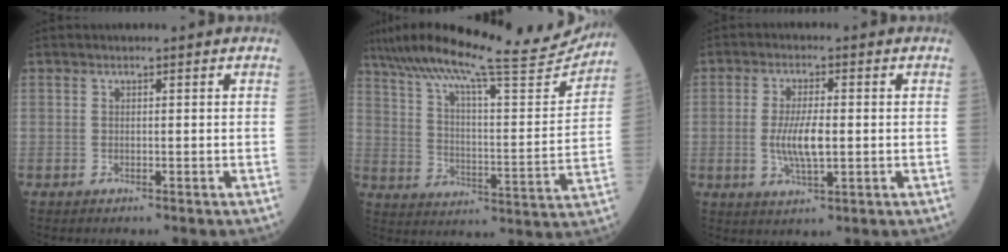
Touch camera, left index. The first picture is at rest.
{"total": 23.8, "force": [21.2, 1.7, 10.6], "torque": [-0.185, -0.023, 0.301]}
{"total": 6.0, "force": [-0.5, 1.5, 5.8], "torque": [-0.124, -0.007, -0.008]}